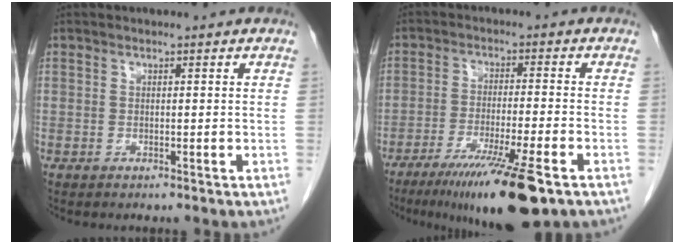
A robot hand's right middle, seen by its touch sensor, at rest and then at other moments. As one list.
[{"total": 13.4, "force": [-8.6, 0.2, 10.3], "torque": [-0.163, -0.038, -0.140]}]